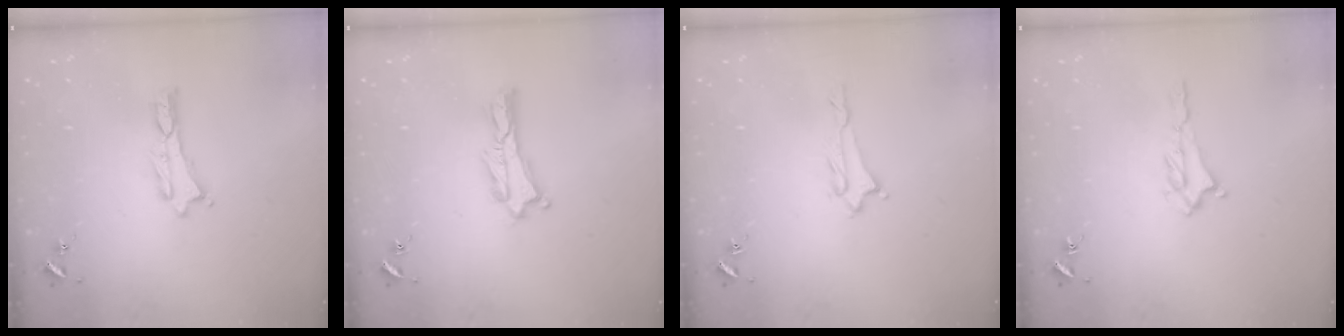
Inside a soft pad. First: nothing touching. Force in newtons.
{"total": 0.6, "press": 0.5, "slide": 0.2}
{"total": 1.3, "press": 1.3, "slide": 0.1}
{"total": 1.2, "press": 1.1, "slide": 0.5}